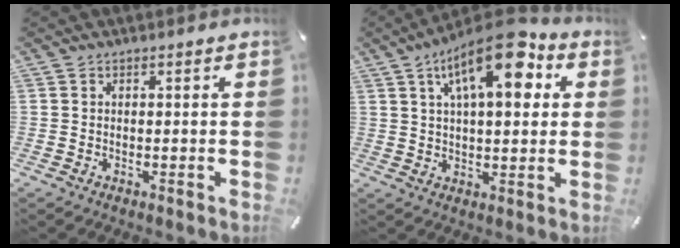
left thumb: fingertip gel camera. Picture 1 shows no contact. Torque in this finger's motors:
{"motor_torque": [2.47, 2.54, 1.84, -0.93, 0.17]}